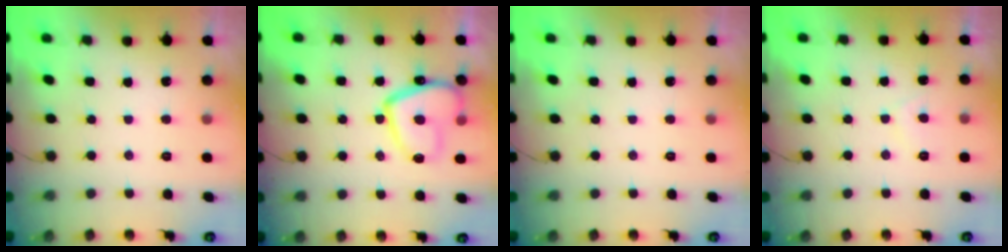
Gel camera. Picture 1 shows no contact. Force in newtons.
{"total": 14.4, "press": 14.3, "slide": 1.6}
{"total": 0.0}
{"total": 2.6, "press": 2.5, "slide": 0.6}